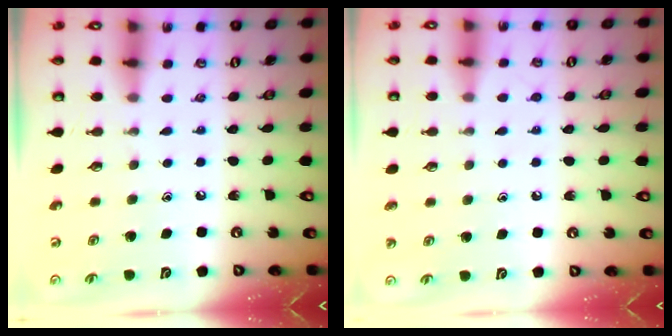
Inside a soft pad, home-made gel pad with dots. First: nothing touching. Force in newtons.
{"total": 5.2, "press": 5.2, "slide": 0.4}